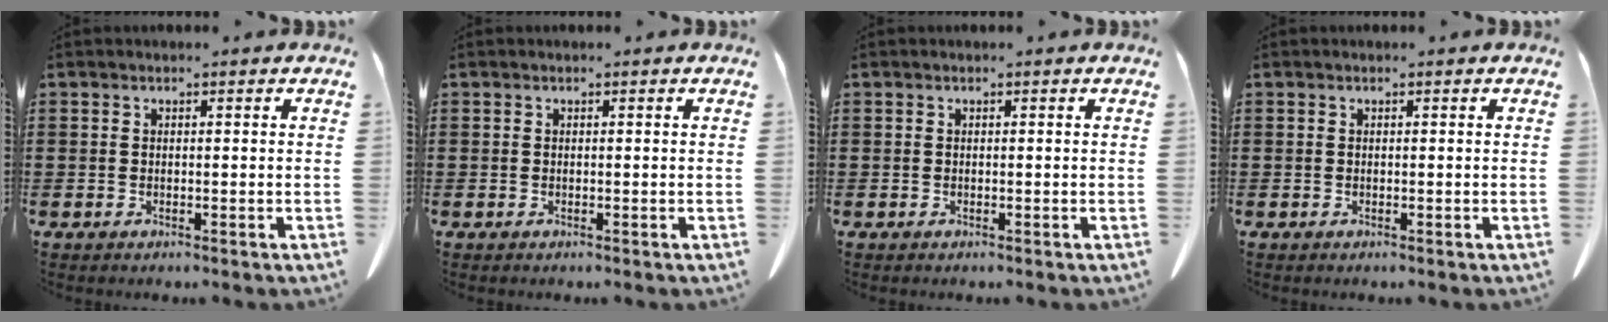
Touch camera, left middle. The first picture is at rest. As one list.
[{"total": 0.0}, {"total": 0.0}, {"total": 0.0}]